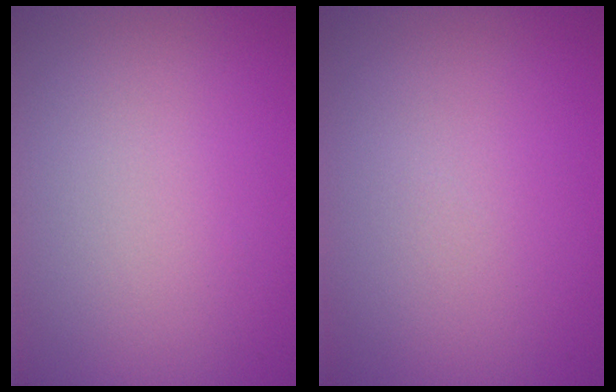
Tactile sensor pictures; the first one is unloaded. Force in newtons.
{"total": 0.0}